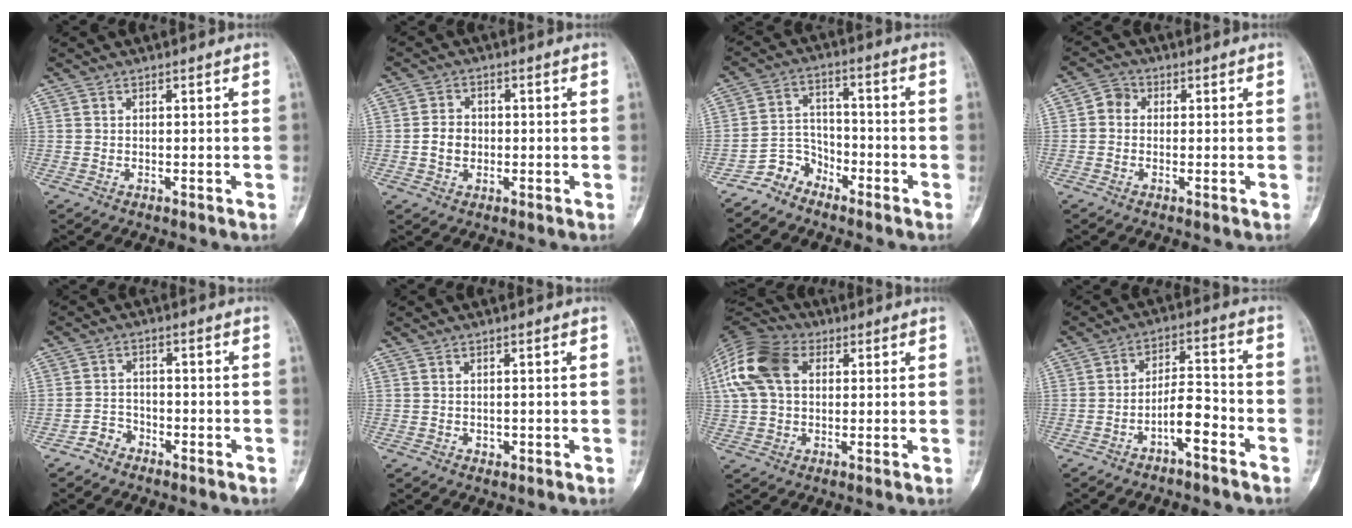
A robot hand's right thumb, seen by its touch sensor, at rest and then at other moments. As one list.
[{"total": 3.3, "force": [-0.5, 2.7, 1.8], "torque": [-0.024, 0.010, -0.012]}, {"total": 6.0, "force": [-4.9, 3.5, 0.4], "torque": [0.016, 0.051, -0.101]}, {"total": 3.2, "force": [0.1, 2.7, 1.6], "torque": [-0.011, 0.009, -0.008]}, {"total": 3.0, "force": [-2.2, 2.1, 0.3], "torque": [-0.001, 0.019, -0.044]}, {"total": 1.1, "force": [0.1, 0.8, 0.7], "torque": [-0.010, -0.001, 0.005]}, {"total": 15.2, "force": [4.3, 10.1, 10.4], "torque": [-0.214, 0.022, 0.072]}, {"total": 6.7, "force": [-3.5, 2.3, 5.2], "torque": [-0.088, 0.043, -0.059]}]